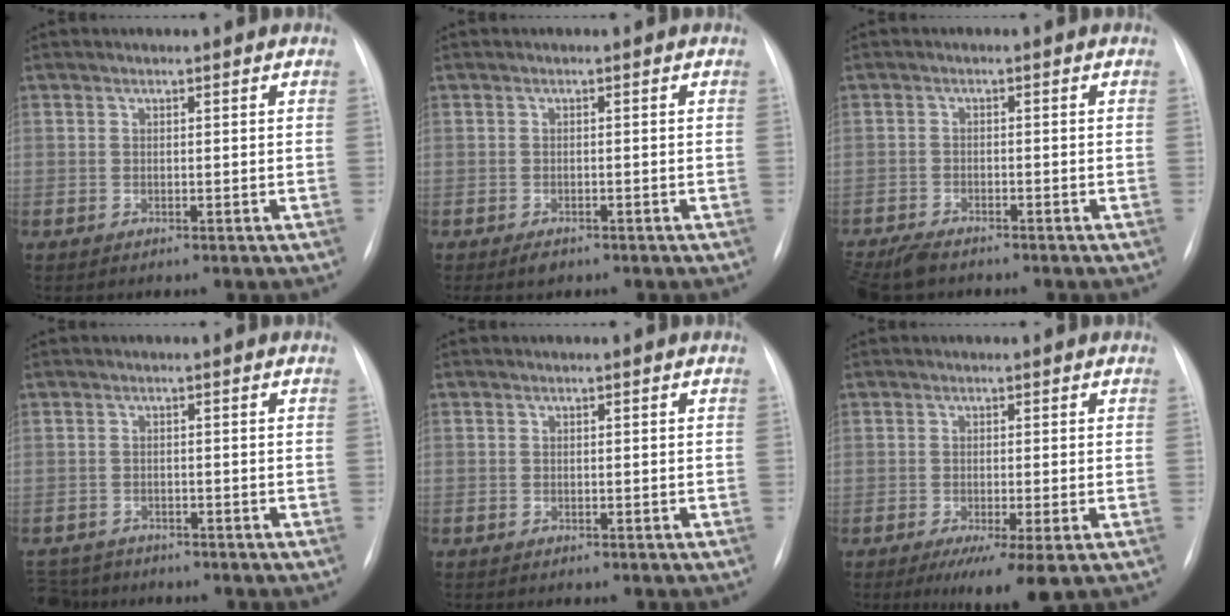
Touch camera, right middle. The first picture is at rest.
{"total": 1.5, "force": [-1.1, 0.7, 0.8], "torque": [-0.014, -0.001, -0.012]}
{"total": 5.7, "force": [-4.8, 1.7, 2.4], "torque": [-0.041, -0.014, -0.083]}
{"total": 5.7, "force": [-5.1, 2.6, 0.2], "torque": [-0.003, -0.004, -0.083]}
{"total": 0.7, "force": [-0.5, 0.5, 0.0], "torque": [-0.008, 0.005, -0.009]}
{"total": 6.3, "force": [-3.2, 0.8, 5.3], "torque": [-0.079, -0.018, -0.049]}